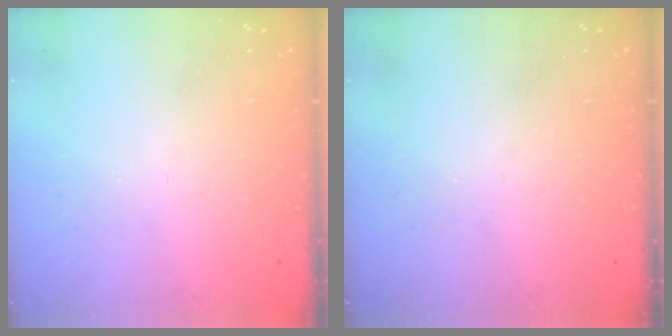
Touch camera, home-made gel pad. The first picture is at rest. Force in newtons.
{"total": 0.0}